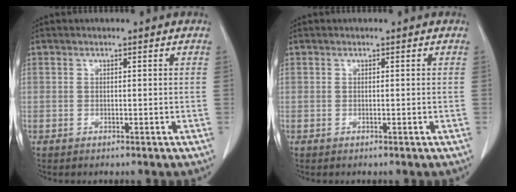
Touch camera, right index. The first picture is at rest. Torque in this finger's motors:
{"motor_torque": [-0.01, 0.01, 0.00, 0.00]}